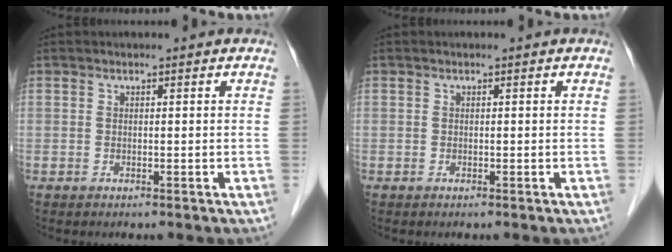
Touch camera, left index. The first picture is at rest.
{"total": 0.0}